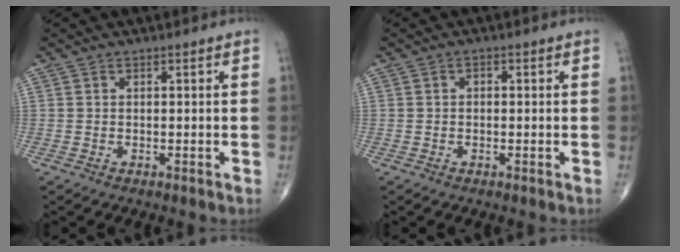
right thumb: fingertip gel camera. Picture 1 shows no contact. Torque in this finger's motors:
{"motor_torque": [0.02, -0.18, 0.09, -0.18, 0.00]}